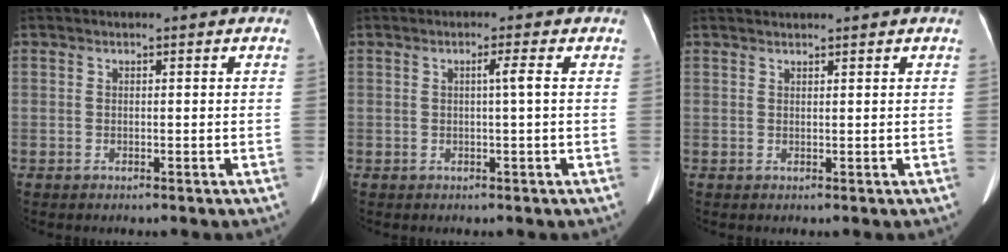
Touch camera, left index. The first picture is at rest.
{"total": 1.4, "force": [0.1, -0.4, 1.3], "torque": [-0.019, 0.003, 0.000]}
{"total": 2.2, "force": [2.1, -0.3, 0.5], "torque": [-0.005, 0.024, 0.039]}